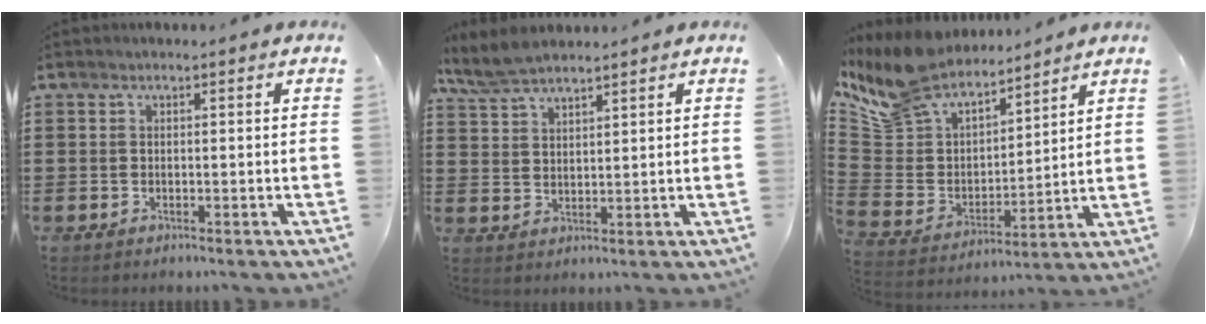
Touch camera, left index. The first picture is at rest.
{"total": 4.9, "force": [4.4, 1.1, 2.0], "torque": [-0.053, -0.003, 0.082]}
{"total": 10.4, "force": [9.6, 3.8, 1.3], "torque": [-0.084, -0.066, 0.178]}